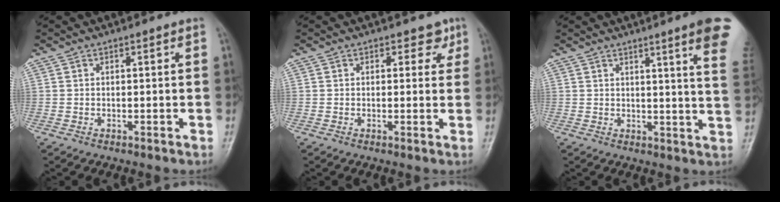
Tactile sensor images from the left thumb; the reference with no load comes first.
{"total": 2.7, "force": [1.4, 2.0, 1.2], "torque": [0.015, -0.003, 0.010]}
{"total": 11.5, "force": [7.0, 0.4, 9.1], "torque": [-0.101, -0.029, 0.069]}